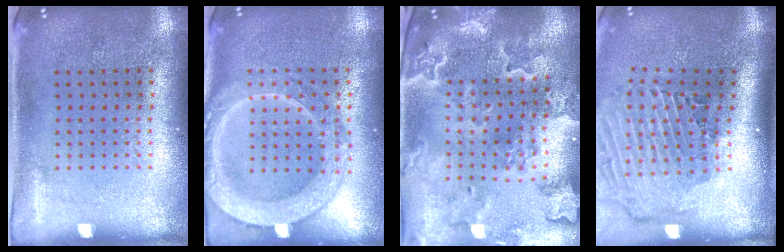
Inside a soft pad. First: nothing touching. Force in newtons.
{"total": 2.7, "press": 2.7, "slide": 0.3}
{"total": 2.9, "press": 2.7, "slide": 1.0}
{"total": 2.9, "press": 1.9, "slide": 2.1}